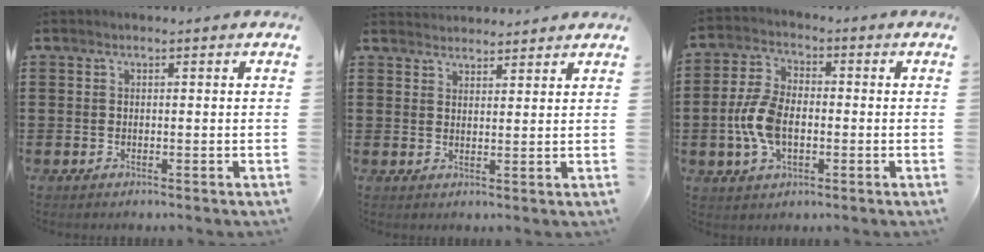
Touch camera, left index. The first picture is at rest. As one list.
[{"total": 2.4, "force": [2.4, 0.0, -0.4], "torque": [0.002, -0.006, 0.047]}, {"total": 8.2, "force": [-1.3, 4.8, 6.5], "torque": [-0.162, -0.002, -0.032]}]